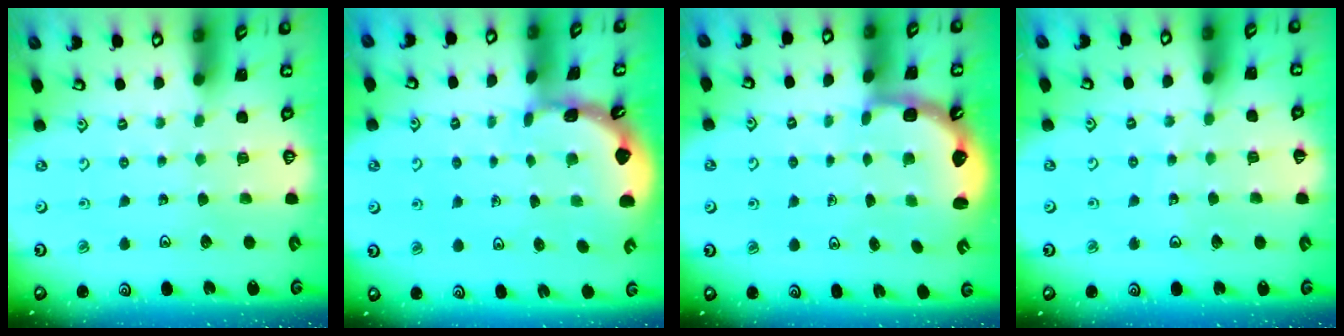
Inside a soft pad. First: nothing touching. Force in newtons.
{"total": 1.7, "press": 1.7, "slide": 0.1}
{"total": 2.7, "press": 2.1, "slide": 1.7}
{"total": 2.7, "press": 2.7, "slide": 0.3}